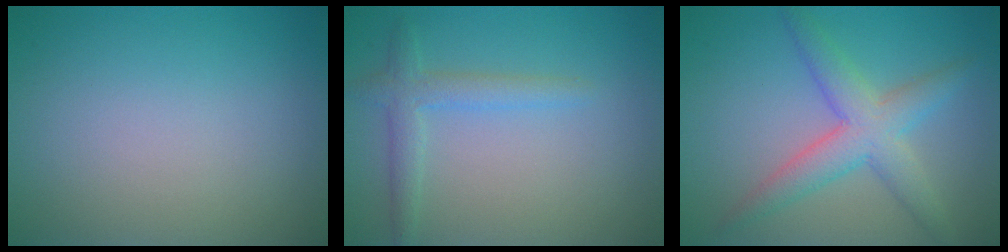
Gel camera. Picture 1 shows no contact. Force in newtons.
{"total": 2.4, "press": 2.4, "slide": 0.1}
{"total": 4.6, "press": 4.6, "slide": 0.2}